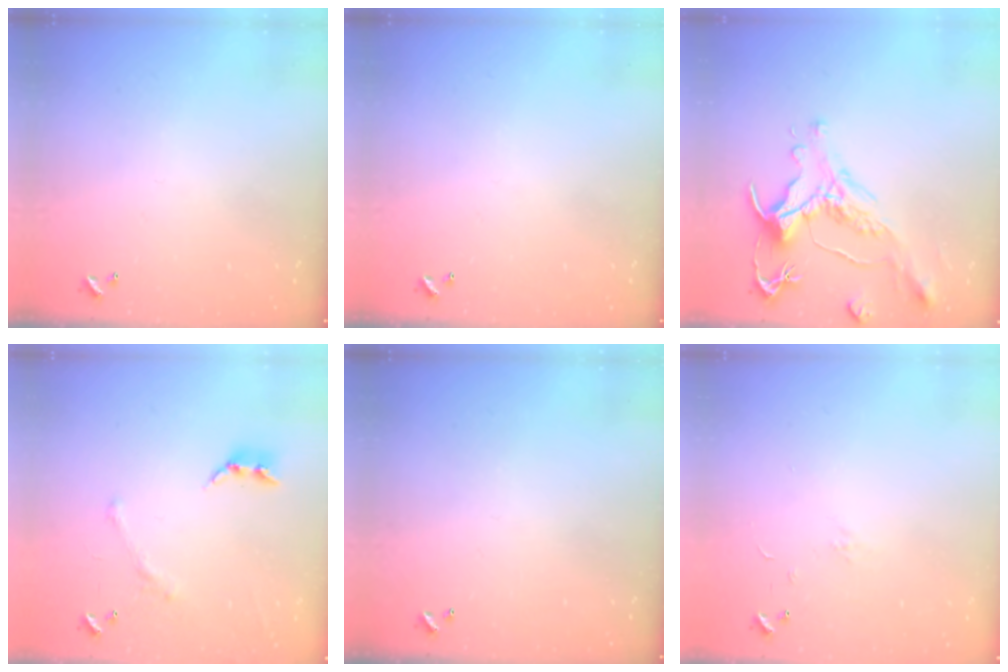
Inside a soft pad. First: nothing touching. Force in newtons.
{"total": 0.0}
{"total": 1.6, "press": 0.9, "slide": 1.3}
{"total": 2.3, "press": 2.0, "slide": 1.0}
{"total": 0.0}
{"total": 4.7, "press": 4.6, "slide": 0.7}